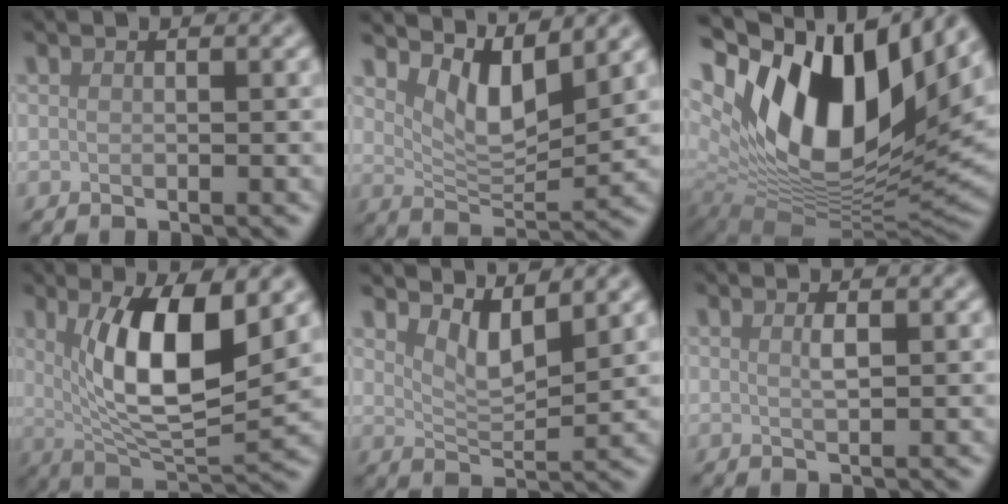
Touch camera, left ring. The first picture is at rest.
{"total": 5.0, "force": [3.1, 1.8, 3.5], "torque": [-0.070, -0.015, 0.053]}
{"total": 17.3, "force": [6.4, 8.7, 13.5], "torque": [-0.250, 0.008, 0.110]}
{"total": 8.9, "force": [2.1, 2.9, 8.2], "torque": [-0.139, -0.017, 0.044]}
{"total": 3.5, "force": [2.4, 1.0, 2.3], "torque": [-0.049, -0.010, 0.044]}
{"total": 1.0, "force": [0.3, 0.2, 0.9], "torque": [-0.017, 0.001, 0.005]}